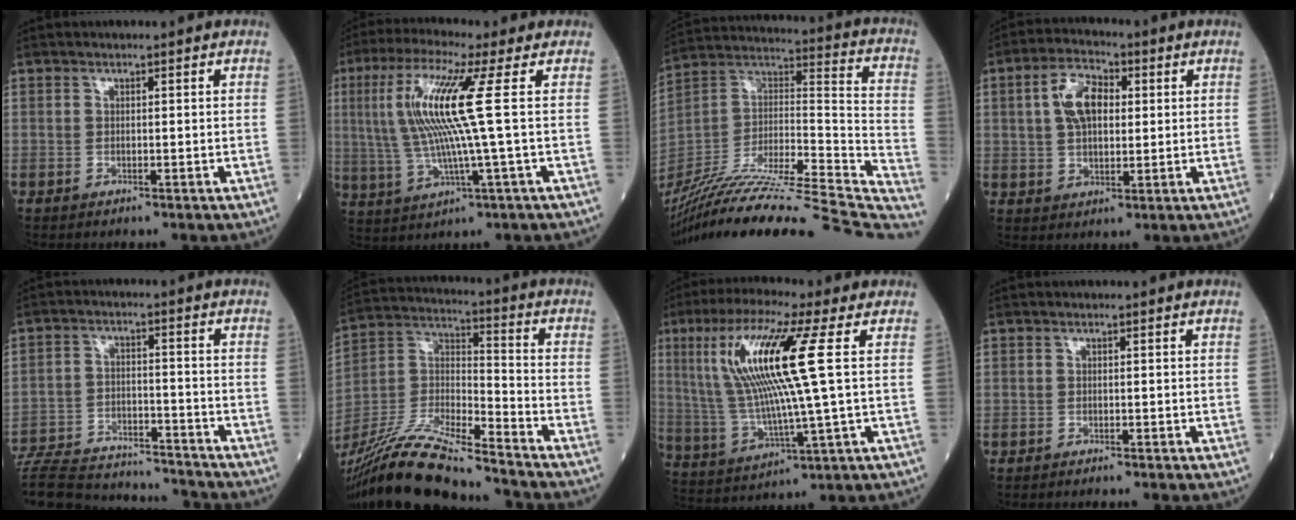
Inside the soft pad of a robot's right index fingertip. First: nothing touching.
{"total": 12.3, "force": [2.0, -0.9, 12.1], "torque": [-0.262, 0.009, 0.038]}
{"total": 38.3, "force": [-33.3, 2.2, 18.7], "torque": [-0.252, -0.045, -0.495]}
{"total": 7.8, "force": [1.9, 4.0, 6.4], "torque": [-0.127, 0.018, 0.037]}
{"total": 19.9, "force": [-19.0, 2.5, 5.2], "torque": [-0.121, -0.011, -0.282]}
{"total": 19.0, "force": [-16.7, 1.2, 9.0], "torque": [-0.199, -0.011, -0.311]}
{"total": 15.5, "force": [3.9, -0.2, 15.0], "torque": [-0.317, 0.008, 0.073]}
{"total": 2.2, "force": [-2.0, -0.2, 0.9], "torque": [-0.012, 0.001, -0.023]}